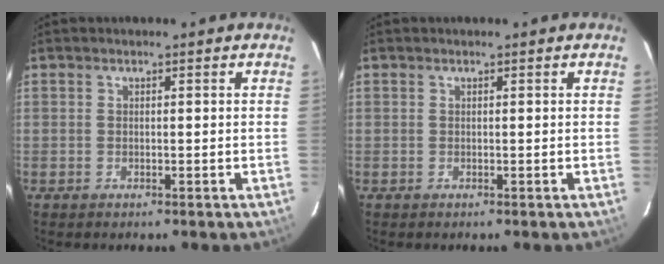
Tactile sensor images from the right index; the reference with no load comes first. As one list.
[{"total": 0.0}]